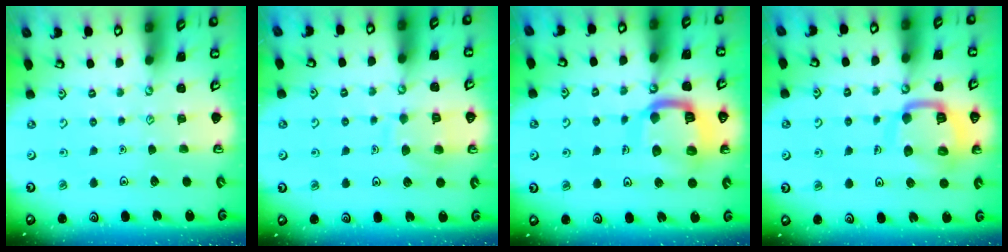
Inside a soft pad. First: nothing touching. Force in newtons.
{"total": 9.0, "press": 8.9, "slide": 0.9}
{"total": 15.1, "press": 15.0, "slide": 1.2}
{"total": 14.2, "press": 14.1, "slide": 1.5}